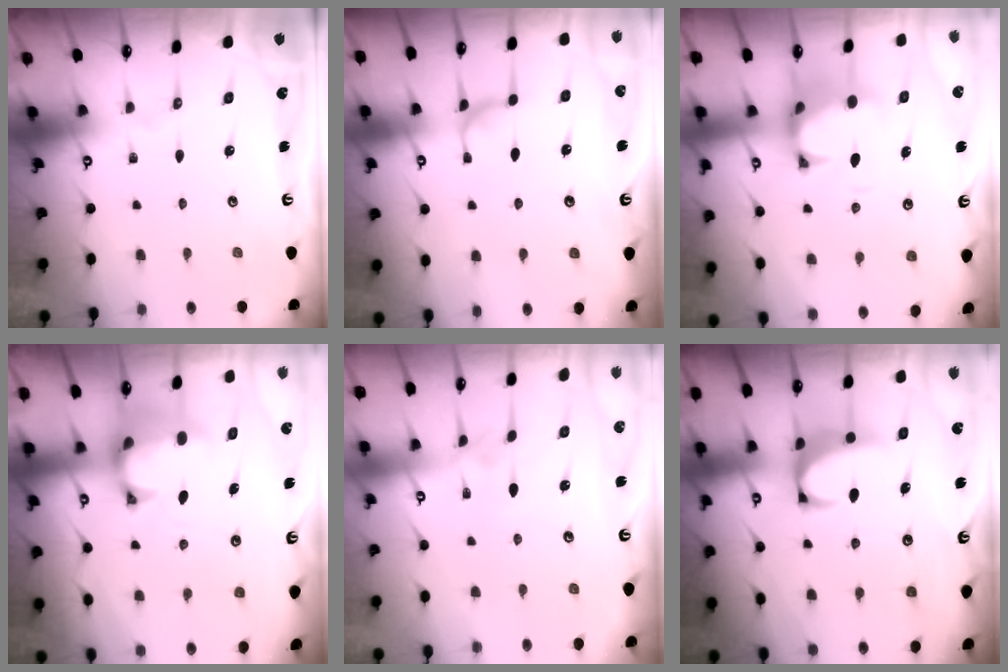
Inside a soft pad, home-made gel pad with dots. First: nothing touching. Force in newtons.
{"total": 1.1, "press": 0.9, "slide": 0.5}
{"total": 3.1, "press": 2.8, "slide": 1.3}
{"total": 1.5, "press": 1.1, "slide": 1.1}
{"total": 4.1, "press": 4.1, "slide": 0.1}
{"total": 2.4, "press": 2.3, "slide": 0.9}